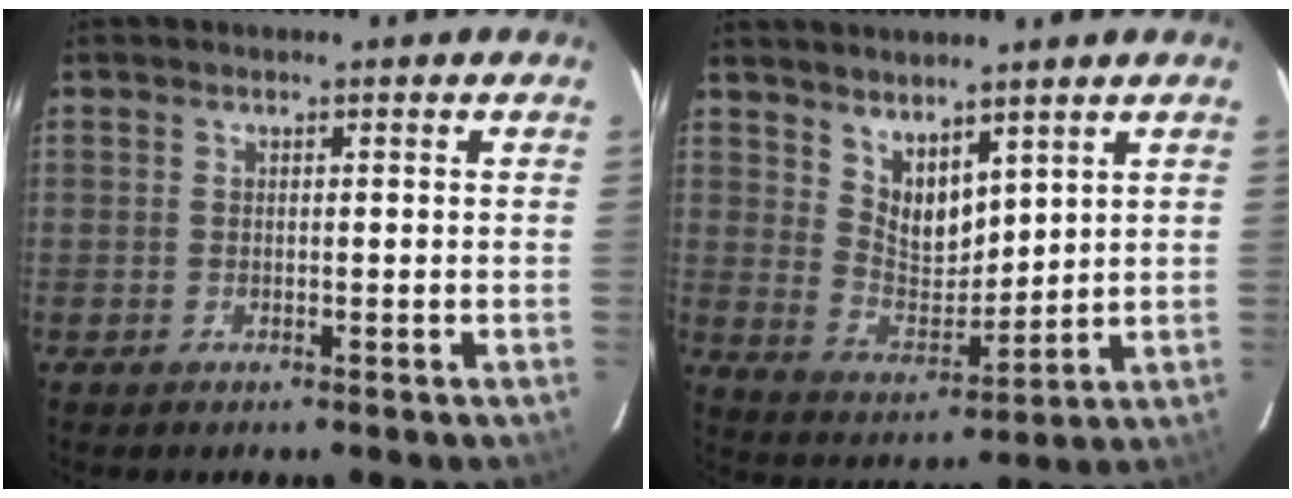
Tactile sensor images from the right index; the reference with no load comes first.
{"total": 7.7, "force": [5.5, 3.7, 3.9], "torque": [-0.060, -0.004, 0.113]}